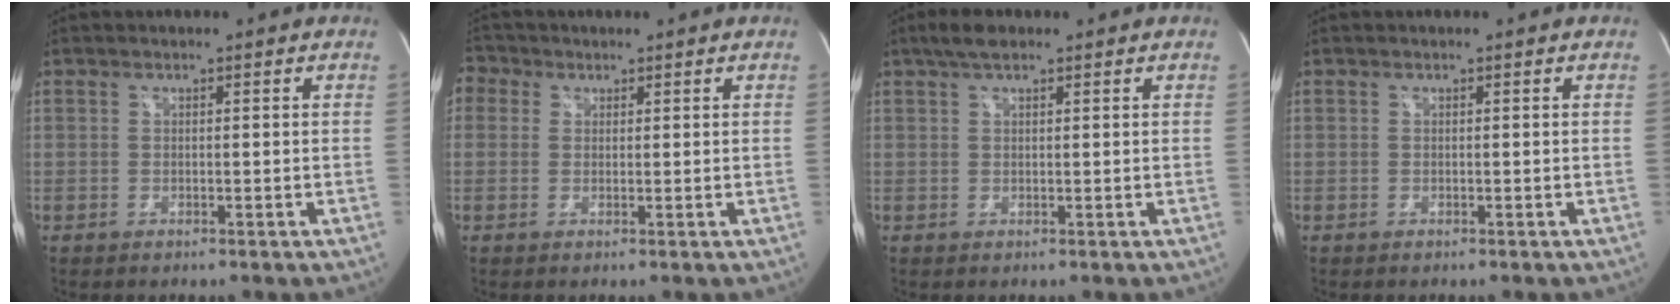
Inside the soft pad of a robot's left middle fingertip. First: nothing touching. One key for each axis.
{"total": 3.2, "fx": 1.3, "fy": 2.9, "fz": 0.7, "tx": -0.012, "ty": 0.014, "tz": 0.022}
{"total": 3.4, "fx": 2.4, "fy": 1.0, "fz": 2.2, "tx": -0.048, "ty": 0.018, "tz": 0.045}
{"total": 0.0}